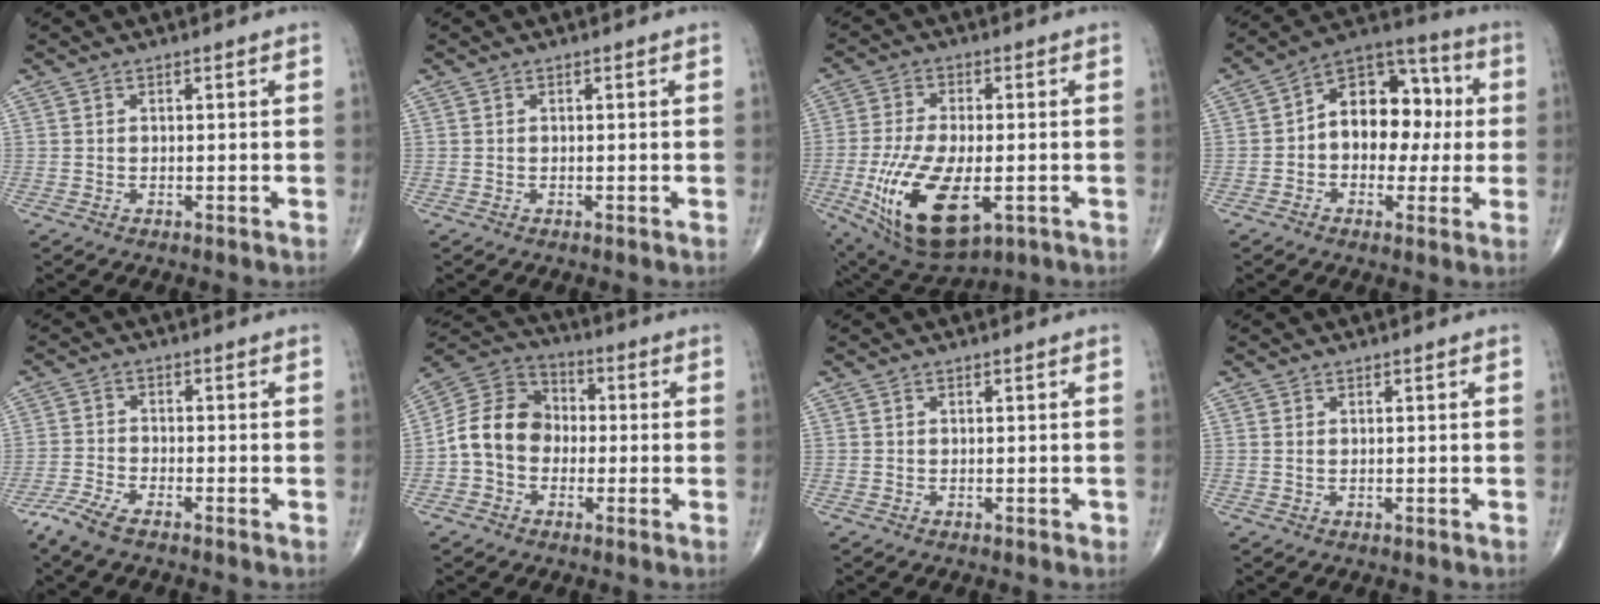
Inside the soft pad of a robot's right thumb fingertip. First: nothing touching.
{"total": 0.0}
{"total": 17.7, "force": [-4.9, 8.5, 14.8], "torque": [-0.290, -0.010, -0.067]}
{"total": 14.8, "force": [0.7, 10.2, 10.7], "torque": [-0.111, 0.039, -0.003]}
{"total": 4.7, "force": [-3.6, 1.0, 2.8], "torque": [-0.076, 0.004, -0.079]}
{"total": 11.5, "force": [-1.4, 9.4, 6.5], "torque": [-0.104, 0.040, -0.040]}
{"total": 0.5, "force": [0.1, 0.4, 0.3], "torque": [-0.001, 0.000, 0.002]}
{"total": 0.5, "force": [0.2, 0.2, 0.4], "torque": [-0.010, 0.003, 0.005]}